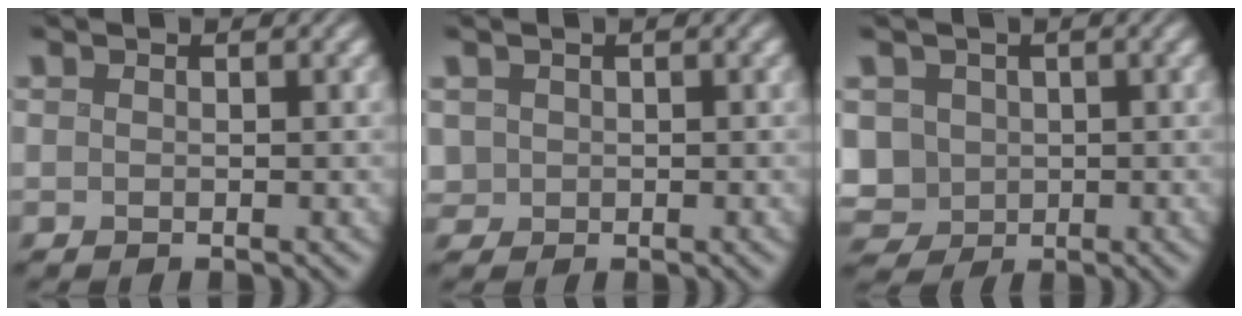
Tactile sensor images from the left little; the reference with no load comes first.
{"total": 1.2, "force": [0.1, 1.2, 0.3], "torque": [-0.008, 0.000, 0.004]}
{"total": 6.6, "force": [-0.6, 5.9, 2.8], "torque": [-0.065, 0.005, -0.038]}